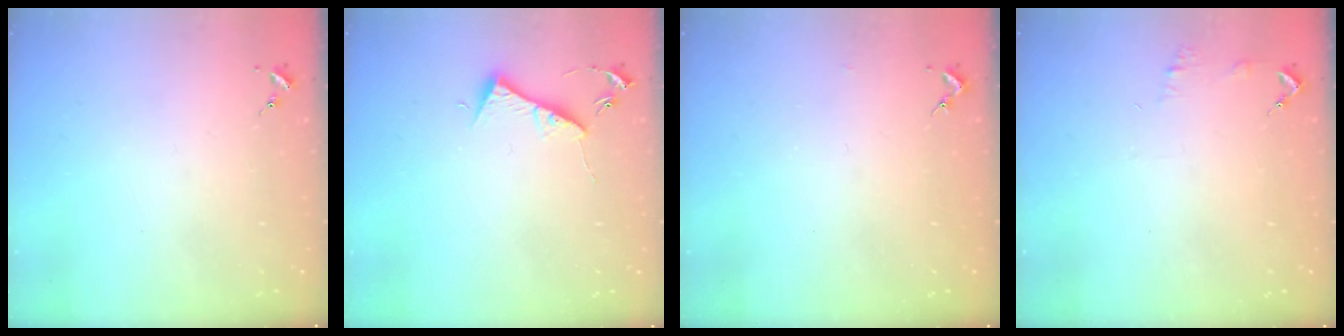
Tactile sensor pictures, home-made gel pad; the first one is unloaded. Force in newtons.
{"total": 6.8, "press": 6.8, "slide": 0.6}
{"total": 1.3, "press": 1.3, "slide": 0.1}
{"total": 5.4, "press": 5.3, "slide": 0.8}